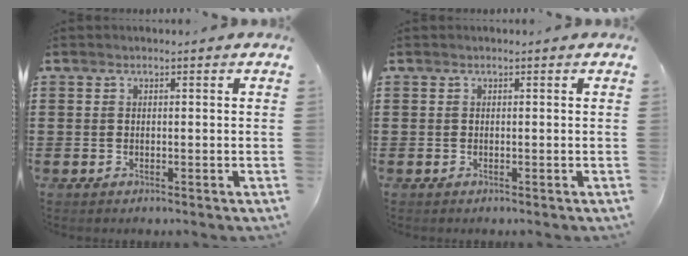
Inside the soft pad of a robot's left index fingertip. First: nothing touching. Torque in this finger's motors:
{"motor_torque": [0.00, 0.00, 0.00, 0.00]}